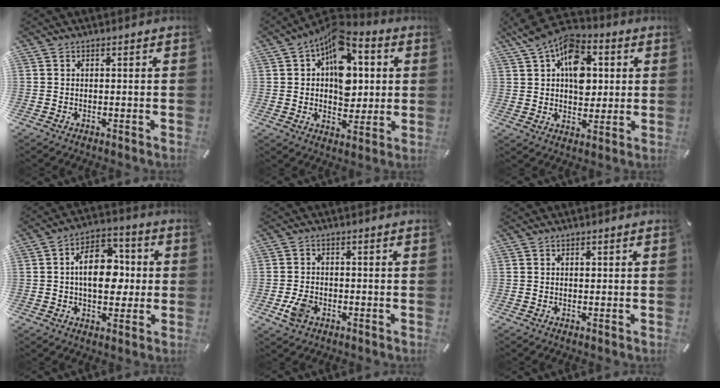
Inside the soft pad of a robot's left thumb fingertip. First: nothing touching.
{"total": 15.0, "force": [4.6, 9.9, 10.2], "torque": [-0.146, -0.025, 0.082]}
{"total": 14.5, "force": [4.5, 10.1, 9.4], "torque": [-0.155, -0.014, 0.079]}
{"total": 13.0, "force": [0.4, 8.6, 9.7], "torque": [-0.142, 0.005, 0.004]}
{"total": 5.0, "force": [-1.9, 3.8, 2.6], "torque": [-0.062, 0.005, -0.036]}
{"total": 0.6, "force": [0.1, 0.5, 0.4], "torque": [0.000, -0.004, 0.000]}